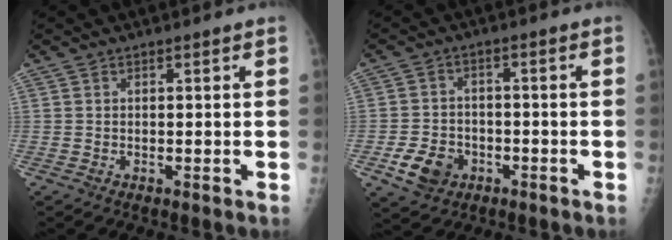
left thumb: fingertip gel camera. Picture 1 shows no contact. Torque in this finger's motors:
{"motor_torque": [-0.15, 1.05, 0.22, 0.06, 0.05]}